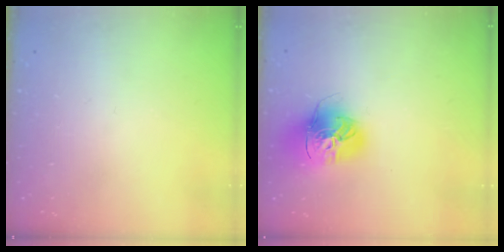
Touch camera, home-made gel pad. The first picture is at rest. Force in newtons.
{"total": 16.3, "press": 16.2, "slide": 1.6}